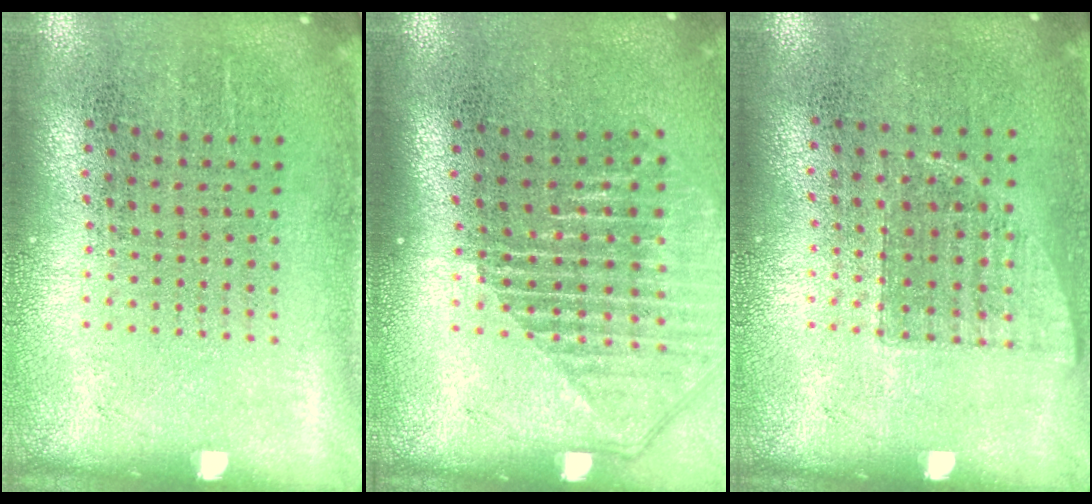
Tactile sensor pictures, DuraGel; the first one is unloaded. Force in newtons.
{"total": 1.3, "press": 1.2, "slide": 0.6}
{"total": 0.8, "press": 0.7, "slide": 0.3}